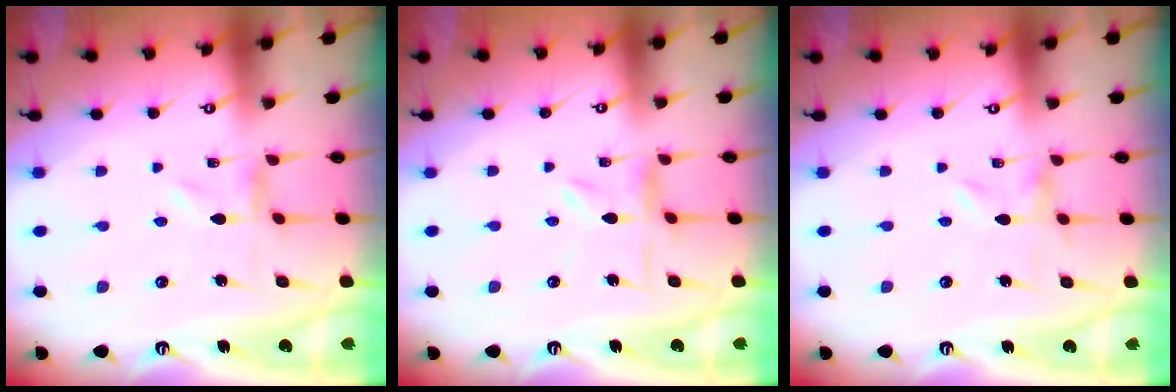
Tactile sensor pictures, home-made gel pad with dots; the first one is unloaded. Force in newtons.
{"total": 3.0, "press": 2.9, "slide": 0.3}
{"total": 0.0}